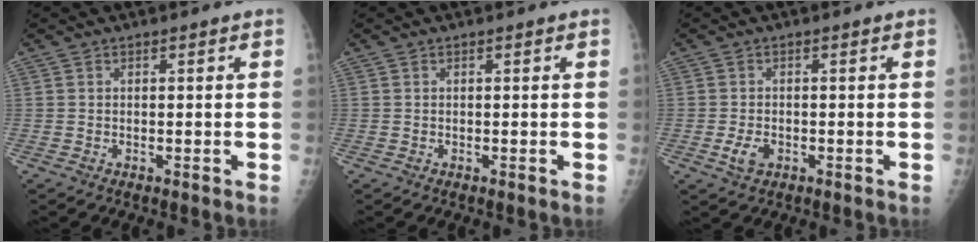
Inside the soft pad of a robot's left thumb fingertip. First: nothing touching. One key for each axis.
{"total": 0.0}
{"total": 2.9, "fx": -0.9, "fy": 1.9, "fz": 2.0, "tx": -0.038, "ty": 0.000, "tz": -0.014}